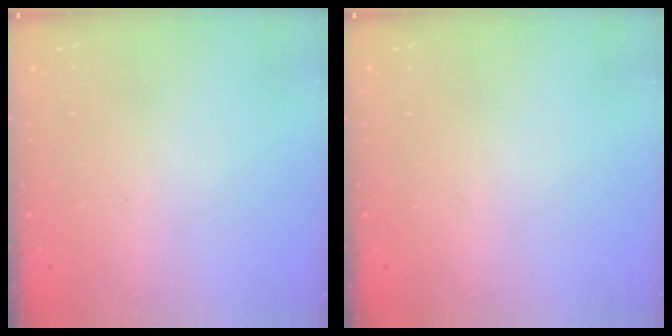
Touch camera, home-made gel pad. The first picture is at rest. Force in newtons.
{"total": 0.0}